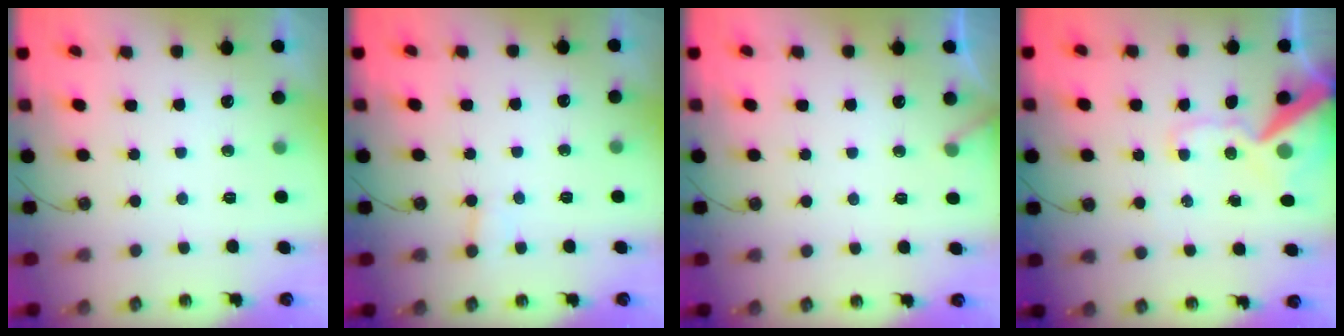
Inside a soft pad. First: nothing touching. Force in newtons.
{"total": 3.9, "press": 3.9, "slide": 0.4}
{"total": 4.1, "press": 4.1, "slide": 0.3}
{"total": 14.7, "press": 14.5, "slide": 2.2}